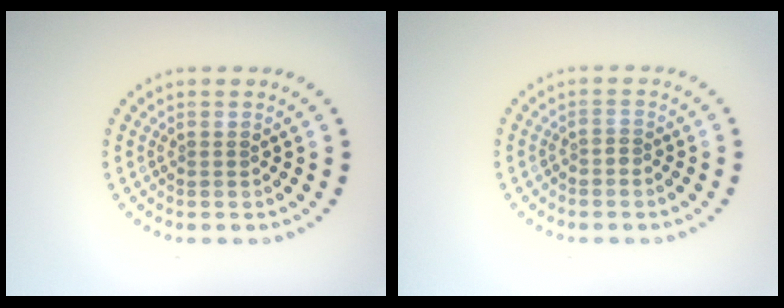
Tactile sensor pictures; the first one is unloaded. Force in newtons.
{"total": 0.6, "press": 0.3, "slide": 0.5}